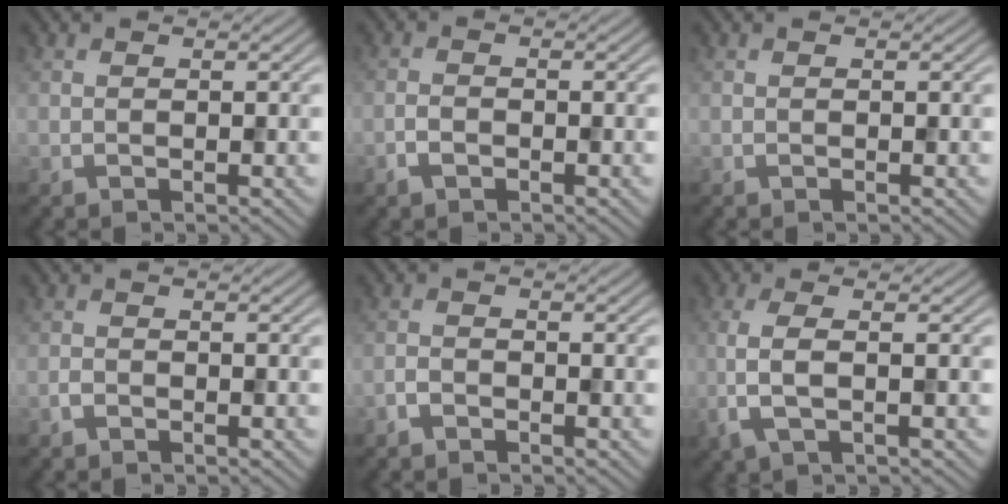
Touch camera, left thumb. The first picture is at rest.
{"total": 1.7, "force": [-1.1, 0.9, 1.0], "torque": [-0.020, 0.001, -0.023]}
{"total": 0.0}
{"total": 1.0, "force": [-0.8, 0.4, 0.4], "torque": [-0.008, 0.001, -0.017]}
{"total": 1.5, "force": [-1.2, 0.7, 0.6], "torque": [-0.012, 0.001, -0.029]}
{"total": 3.9, "force": [-0.6, 1.1, 3.7], "torque": [-0.091, 0.000, -0.018]}